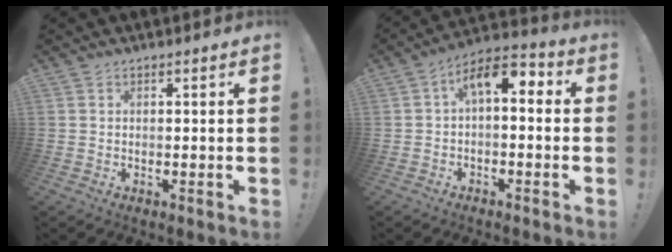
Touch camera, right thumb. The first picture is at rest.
{"total": 8.6, "force": [1.3, 4.0, 7.5], "torque": [-0.108, 0.002, 0.025]}